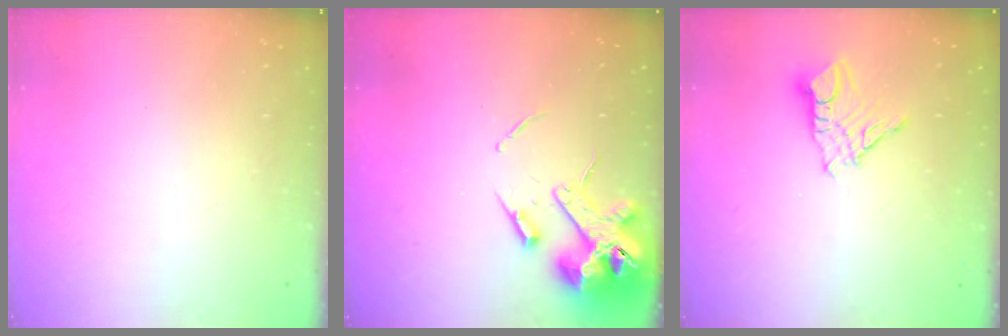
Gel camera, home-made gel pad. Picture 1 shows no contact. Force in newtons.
{"total": 14.3, "press": 14.1, "slide": 2.0}
{"total": 8.5, "press": 8.4, "slide": 0.7}